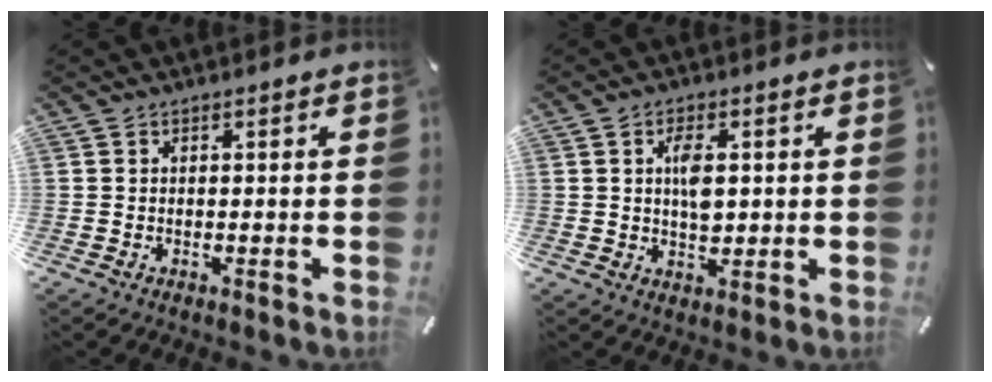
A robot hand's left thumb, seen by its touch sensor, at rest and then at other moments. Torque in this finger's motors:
{"motor_torque": [0.89, 0.78, 0.69, -0.18, 0.03]}